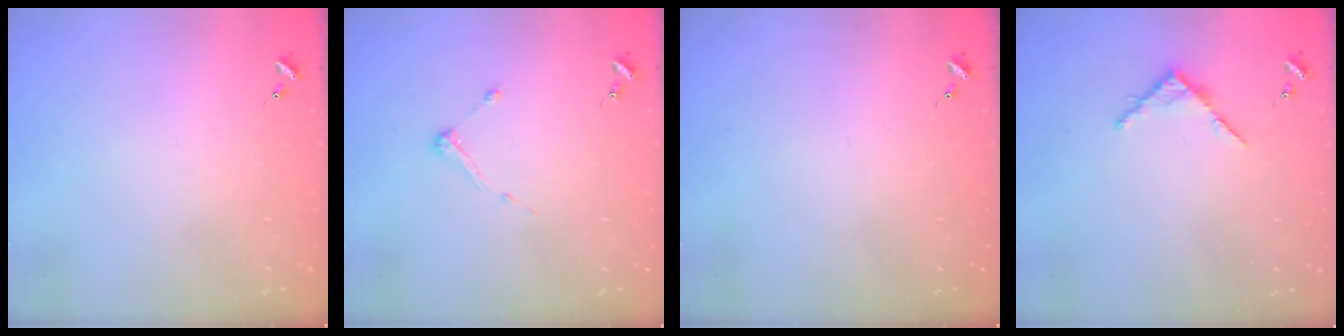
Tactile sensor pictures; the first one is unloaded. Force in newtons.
{"total": 3.4, "press": 3.4, "slide": 0.4}
{"total": 0.0}
{"total": 4.9, "press": 4.9, "slide": 0.5}